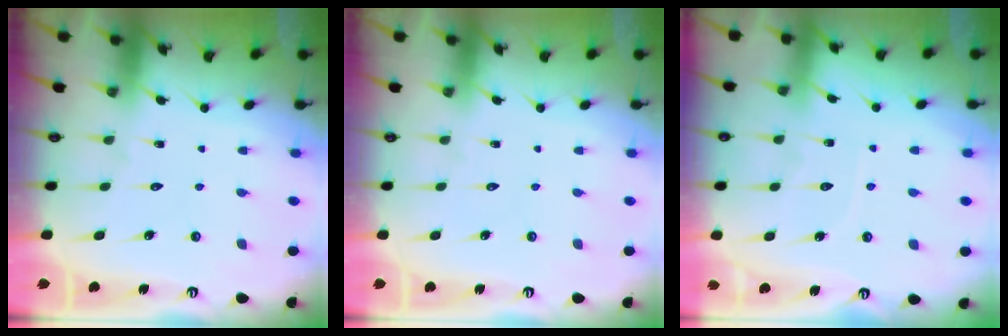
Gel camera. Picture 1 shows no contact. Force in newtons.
{"total": 0.0}
{"total": 5.6, "press": 5.6, "slide": 0.5}